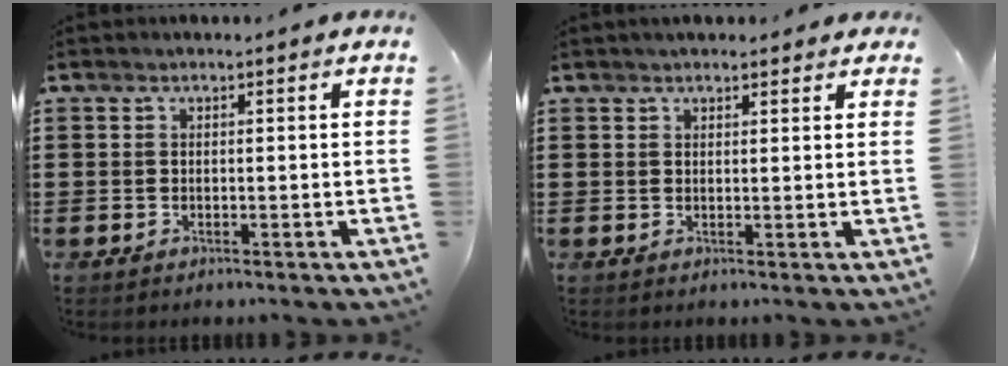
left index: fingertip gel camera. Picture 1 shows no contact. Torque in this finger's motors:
{"motor_torque": [1.70, -0.44, 0.72, 0.06]}